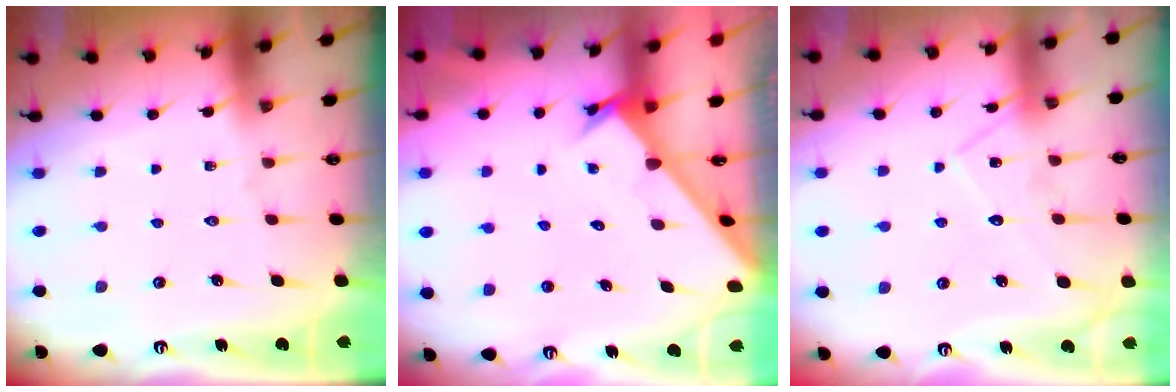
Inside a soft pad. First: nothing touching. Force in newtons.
{"total": 2.4, "press": 2.4, "slide": 0.3}
{"total": 11.5, "press": 11.5, "slide": 0.7}